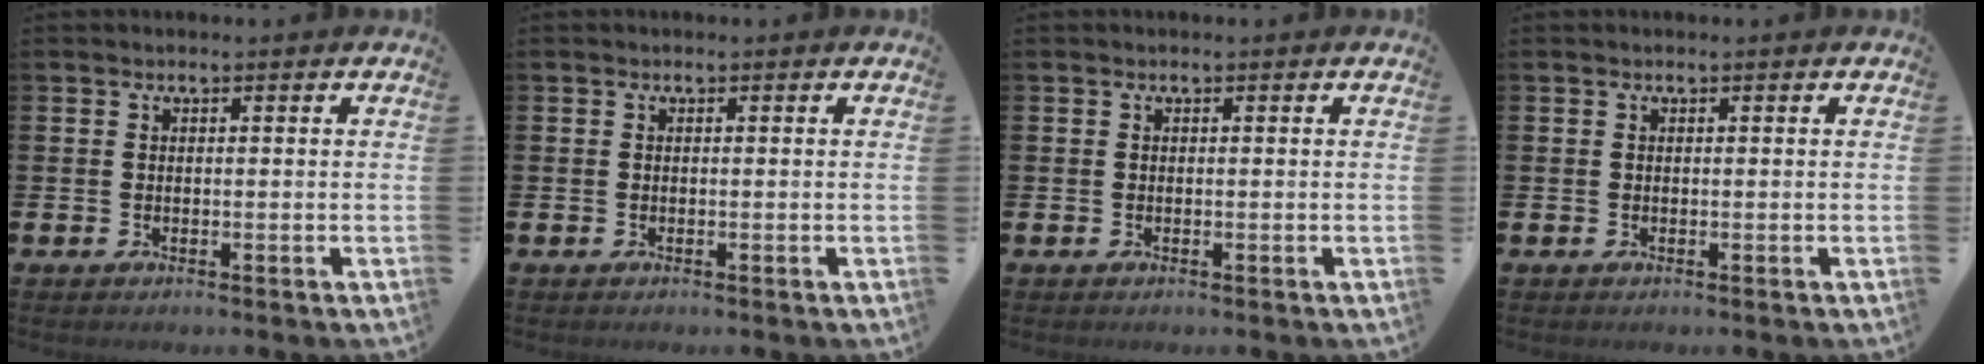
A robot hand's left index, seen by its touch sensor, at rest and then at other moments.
{"total": 0.0}
{"total": 0.0}
{"total": 0.0}